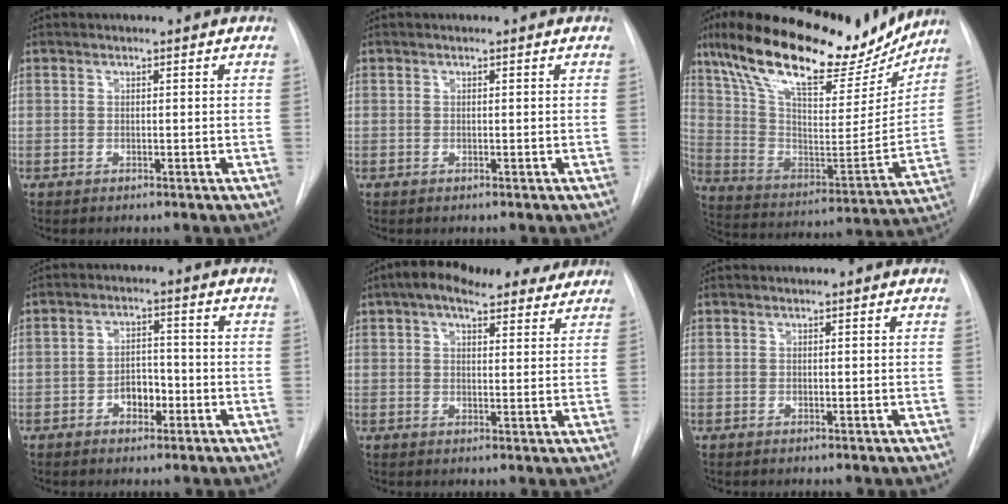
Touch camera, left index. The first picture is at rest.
{"total": 0.0}
{"total": 27.0, "force": [20.4, 8.4, 15.5], "torque": [-0.268, 0.012, 0.323]}
{"total": 4.0, "force": [-1.7, 2.4, 2.6], "torque": [-0.038, 0.010, -0.028]}
{"total": 13.2, "force": [10.1, 4.8, 7.1], "torque": [-0.105, 0.042, 0.136]}
{"total": 0.0}